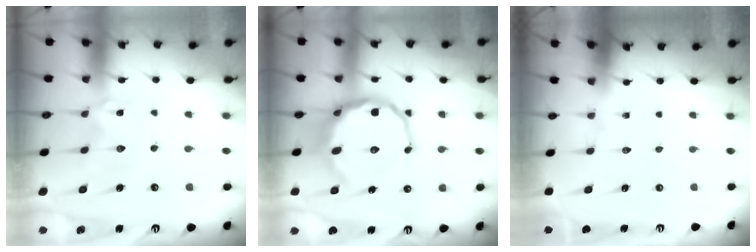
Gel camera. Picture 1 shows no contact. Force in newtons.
{"total": 13.3, "press": 12.7, "slide": 3.8}
{"total": 0.0}